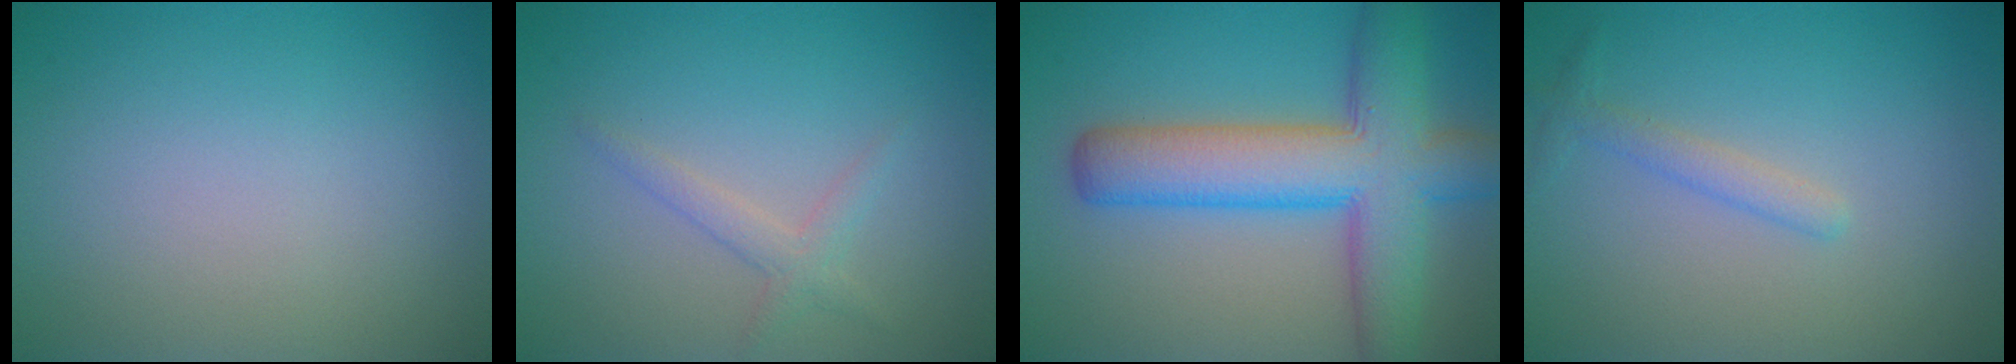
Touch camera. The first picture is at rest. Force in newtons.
{"total": 1.6, "press": 1.6, "slide": 0.1}
{"total": 9.2, "press": 9.2, "slide": 0.2}
{"total": 1.5, "press": 1.5, "slide": 0.1}